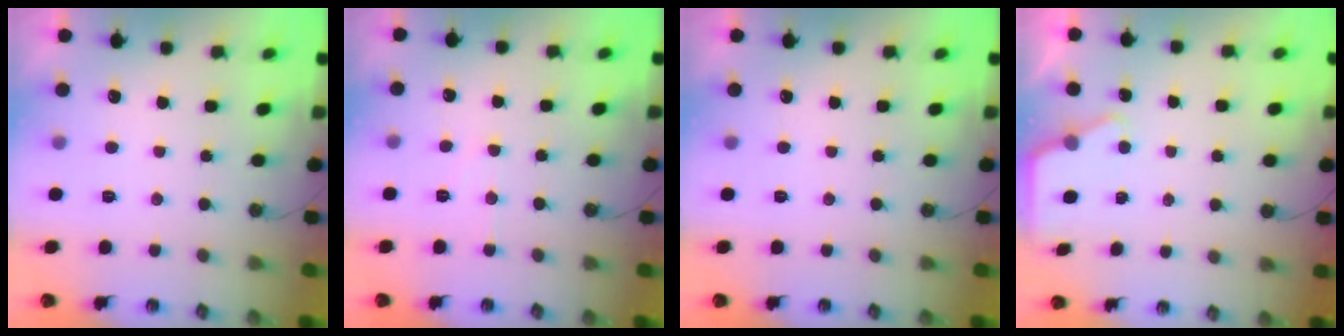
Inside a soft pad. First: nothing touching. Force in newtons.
{"total": 5.2, "press": 5.2, "slide": 0.5}
{"total": 0.0}
{"total": 2.7, "press": 2.7, "slide": 0.2}